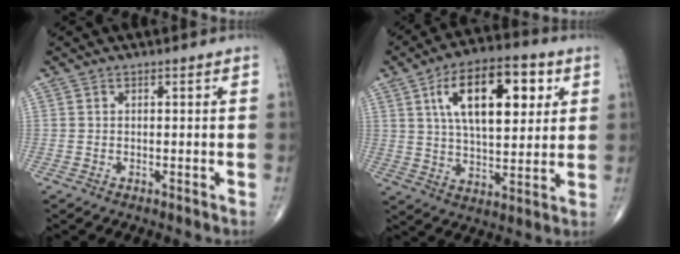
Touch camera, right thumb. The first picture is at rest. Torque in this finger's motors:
{"motor_torque": [-0.69, 1.50, 0.26, -0.01, 0.37]}